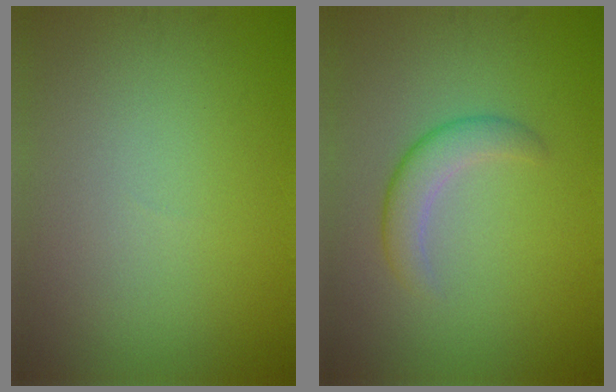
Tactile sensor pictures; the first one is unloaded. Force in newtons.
{"total": 2.8, "press": 2.8, "slide": 0.2}